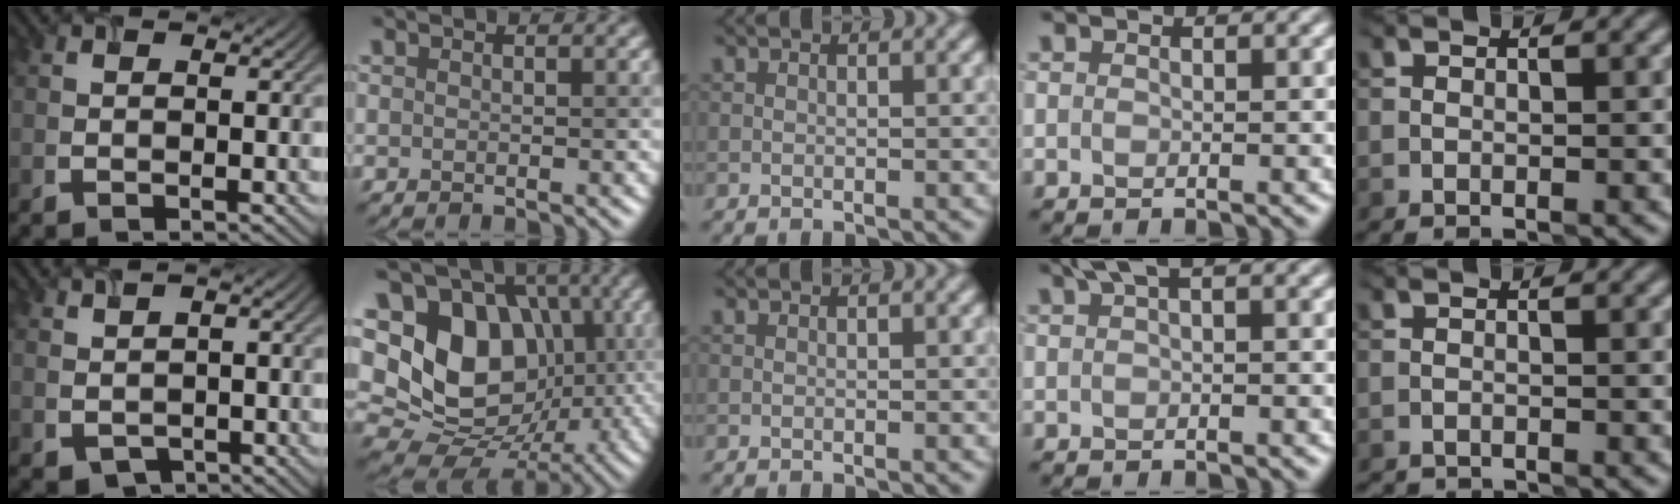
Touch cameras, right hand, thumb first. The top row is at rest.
{"thumb": {"total": 2.5, "force": [0.0, 1.9, 1.7], "torque": [-0.036, -0.010, 0.009]}, "index": {"total": 13.7, "force": [1.4, 10.5, 8.6], "torque": [-0.144, 0.001, 0.017]}, "ring": {"total": 1.5, "force": [0.9, 0.4, 1.2], "torque": [-0.019, 0.009, 0.016]}, "little": {"total": 1.0, "force": [-1.0, 0.1, -0.2], "torque": [0.006, -0.004, -0.023]}}